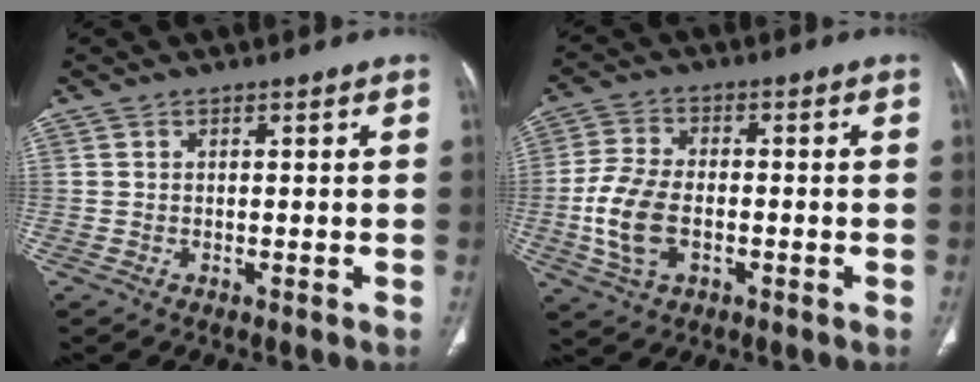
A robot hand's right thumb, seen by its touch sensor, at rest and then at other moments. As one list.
[{"total": 10.2, "force": [-2.1, 6.2, 7.8], "torque": [-0.166, 0.012, -0.040]}]